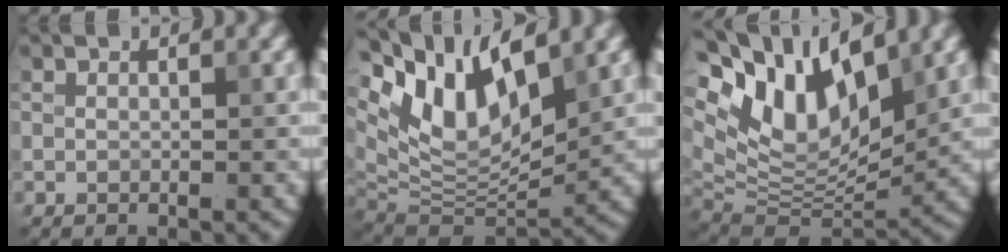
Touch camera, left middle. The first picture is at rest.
{"total": 9.9, "force": [5.1, 4.5, 7.3], "torque": [-0.138, 0.000, 0.098]}
{"total": 12.2, "force": [6.2, 5.8, 8.8], "torque": [-0.167, 0.018, 0.107]}